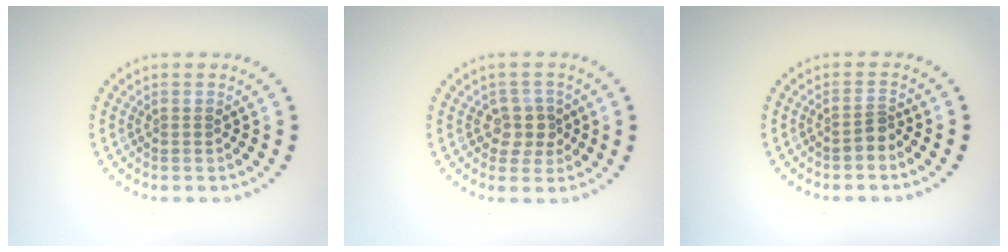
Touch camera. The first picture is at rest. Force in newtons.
{"total": 2.3, "press": 2.0, "slide": 1.2}
{"total": 1.5, "press": 1.1, "slide": 1.0}